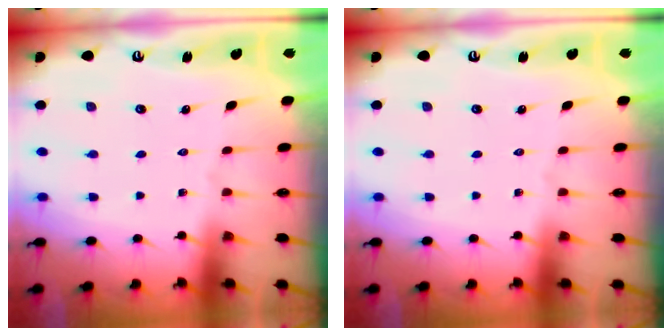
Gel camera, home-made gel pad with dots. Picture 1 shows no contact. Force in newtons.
{"total": 0.0}